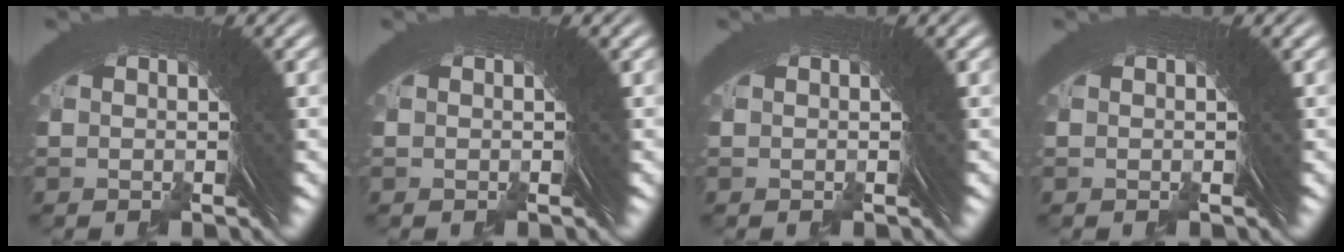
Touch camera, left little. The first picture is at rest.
{"total": 0.0}
{"total": 0.0}
{"total": 0.0}